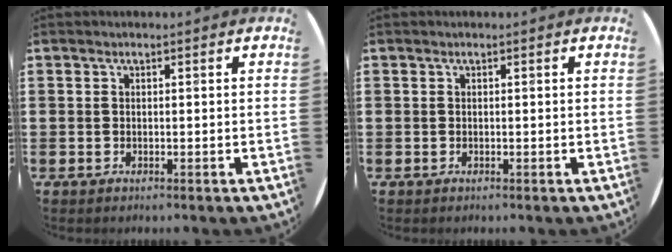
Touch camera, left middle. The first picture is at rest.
{"total": 0.0}